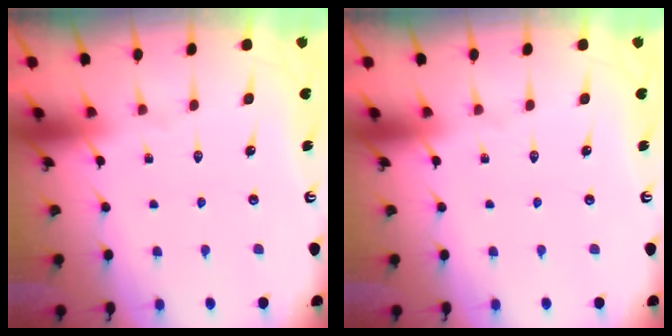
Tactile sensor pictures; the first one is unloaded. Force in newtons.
{"total": 0.0}